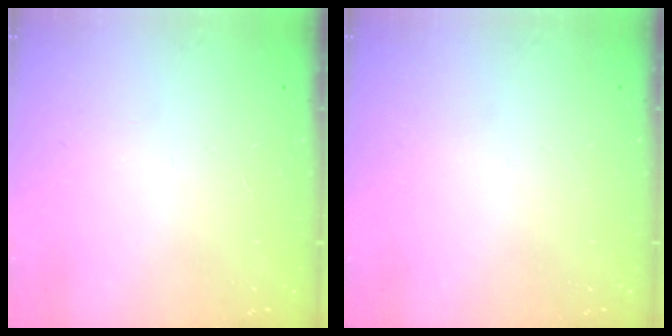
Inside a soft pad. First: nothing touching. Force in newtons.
{"total": 0.0}